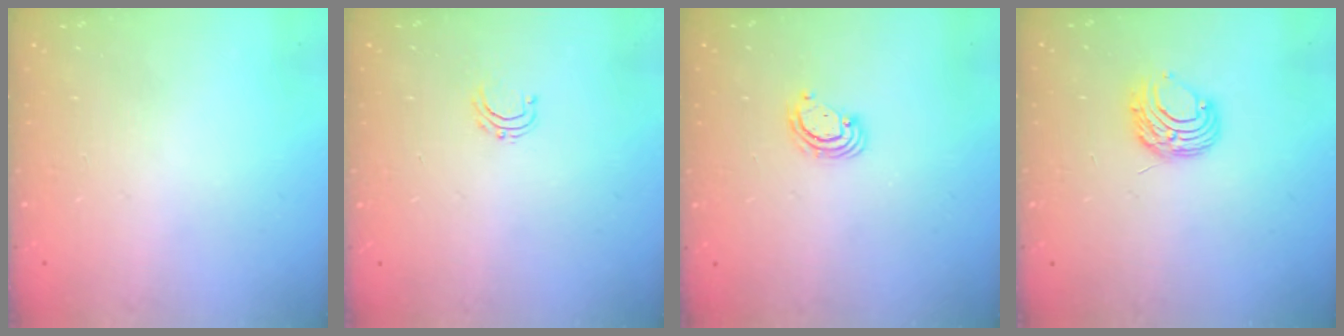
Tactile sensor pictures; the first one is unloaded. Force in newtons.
{"total": 4.0, "press": 4.0, "slide": 0.3}
{"total": 2.9, "press": 2.9, "slide": 0.3}
{"total": 7.4, "press": 7.4, "slide": 0.7}